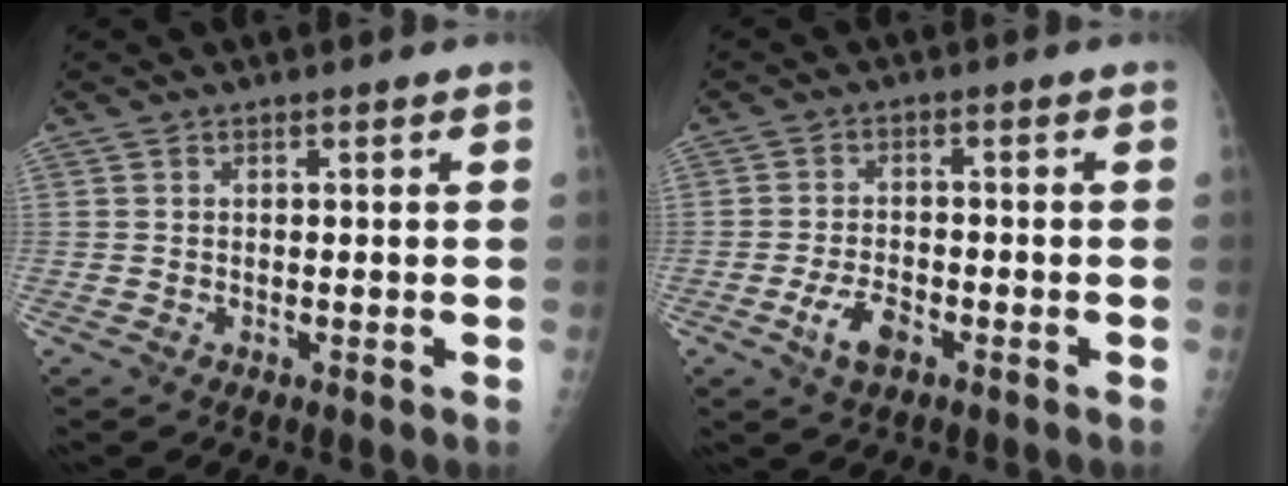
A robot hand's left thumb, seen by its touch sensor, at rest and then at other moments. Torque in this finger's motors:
{"motor_torque": [-0.19, 0.20, 0.34, -0.03, 0.00]}